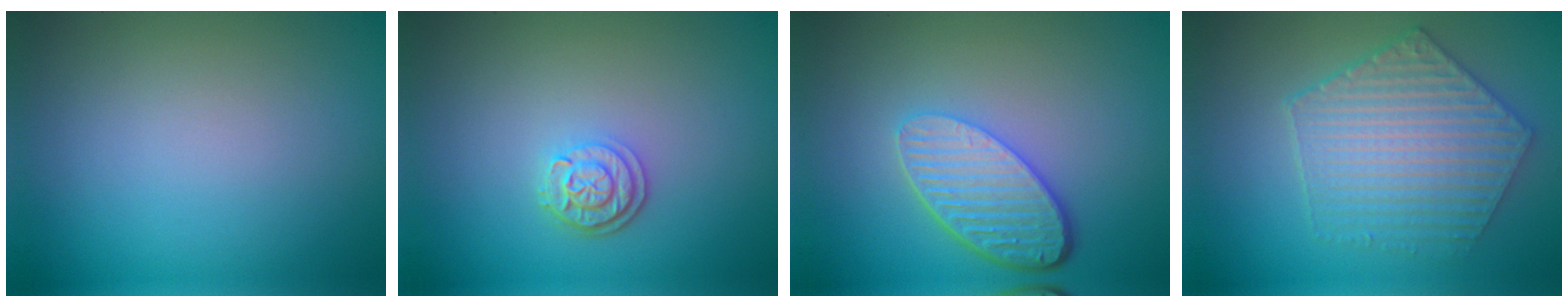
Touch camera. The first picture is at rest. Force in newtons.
{"total": 2.6, "press": 2.2, "slide": 1.4}
{"total": 5.3, "press": 3.9, "slide": 3.7}
{"total": 5.8, "press": 4.7, "slide": 3.4}